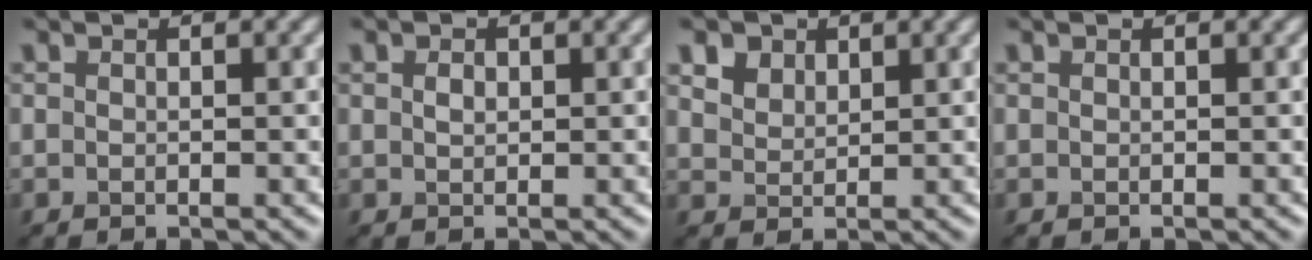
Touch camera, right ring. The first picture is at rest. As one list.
[{"total": 0.5, "force": [-0.3, -0.3, -0.4], "torque": [-0.011, 0.003, 0.018]}, {"total": 3.3, "force": [2.7, 1.7, 0.8], "torque": [-0.053, 0.013, 0.068]}, {"total": 0.0}]